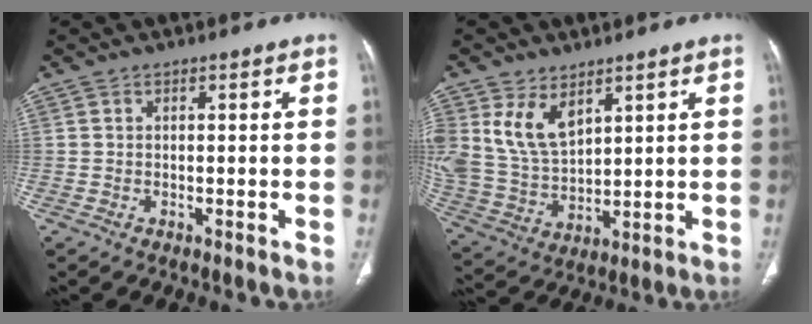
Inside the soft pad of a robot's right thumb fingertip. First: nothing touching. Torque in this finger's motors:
{"motor_torque": [-0.94, 1.87, 1.36, 1.25, 0.39]}